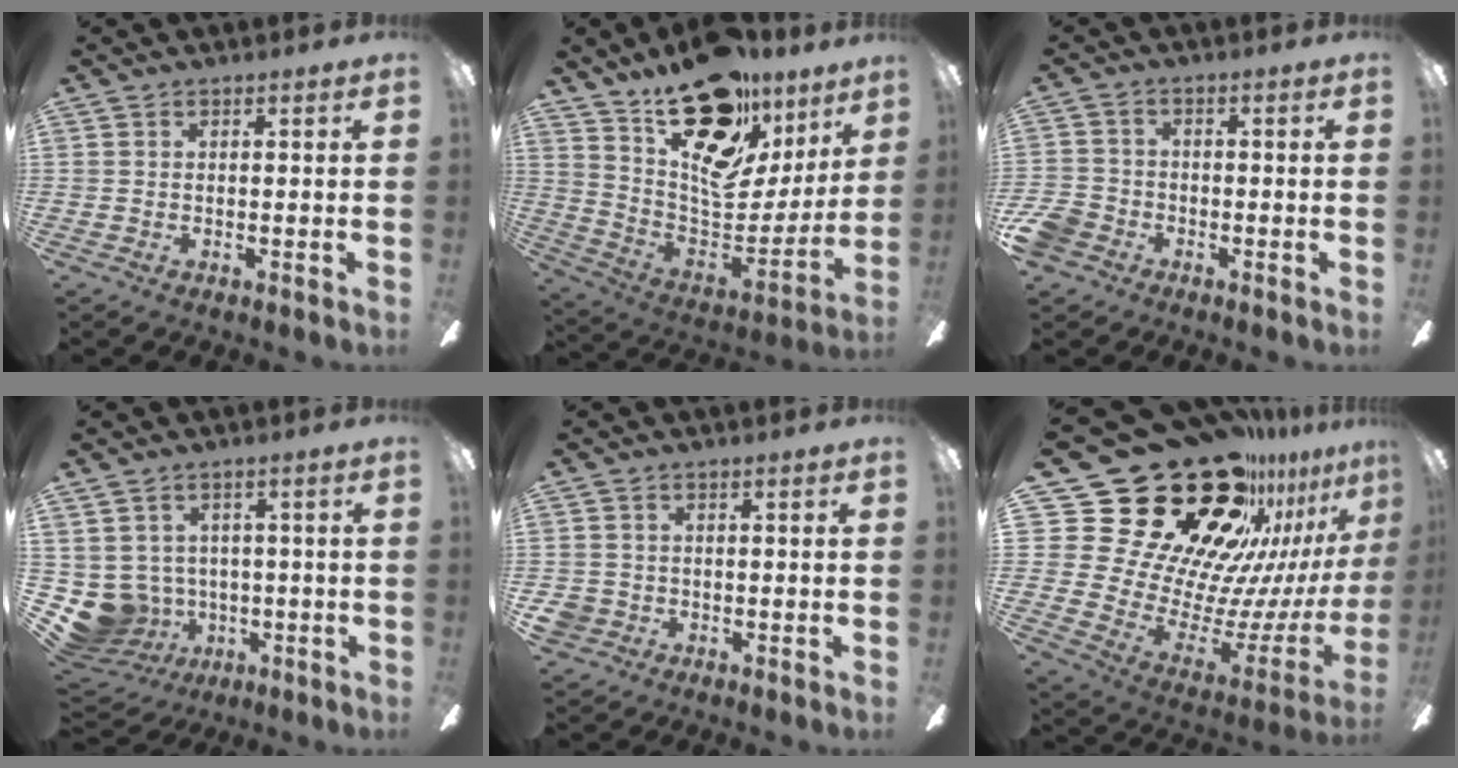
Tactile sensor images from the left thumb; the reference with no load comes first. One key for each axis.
{"total": 23.0, "fx": 15.1, "fy": 11.7, "fz": 12.9, "tx": -0.179, "ty": -0.103, "tz": 0.266}
{"total": 6.2, "fx": -3.3, "fy": 4.8, "fz": 2.1, "tx": -0.058, "ty": 0.022, "tz": -0.065}
{"total": 8.3, "fx": -1.0, "fy": 8.0, "fz": 1.7, "tx": -0.091, "ty": -0.007, "tz": -0.013}
{"total": 3.5, "fx": -1.0, "fy": 3.3, "fz": 0.8, "tx": -0.029, "ty": 0.006, "tz": -0.020}
{"total": 36.1, "fx": 23.1, "fy": 19.6, "fz": 19.7, "tx": -0.311, "ty": -0.223, "tz": 0.481}